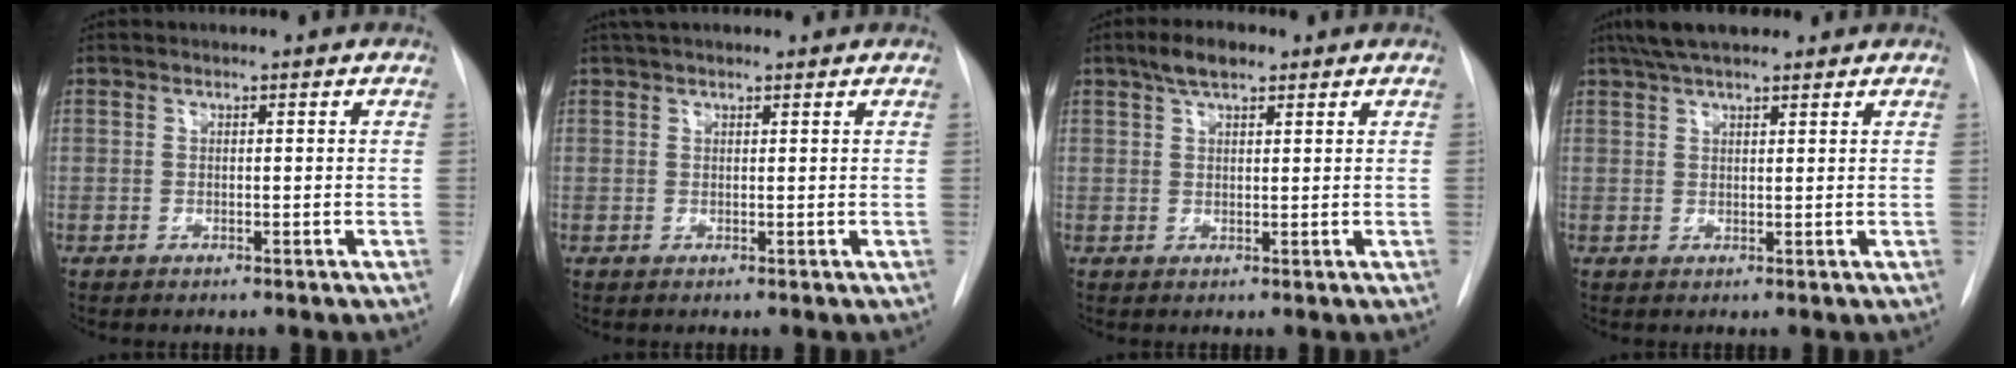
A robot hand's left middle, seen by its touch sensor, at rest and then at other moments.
{"total": 4.2, "force": [3.4, 1.2, 2.1], "torque": [-0.032, 0.034, 0.056]}
{"total": 4.3, "force": [2.9, 1.5, 2.9], "torque": [-0.058, 0.013, 0.050]}
{"total": 7.4, "force": [5.9, 1.8, 4.1], "torque": [-0.068, 0.033, 0.100]}